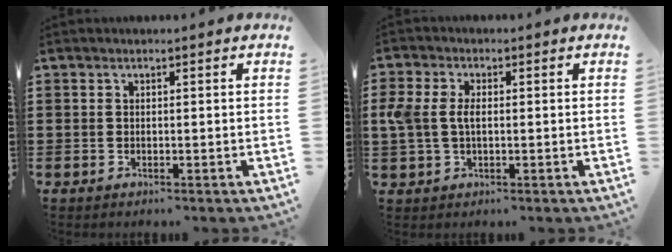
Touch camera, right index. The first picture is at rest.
{"total": 4.1, "force": [0.2, 2.6, 3.2], "torque": [-0.097, -0.001, -0.008]}